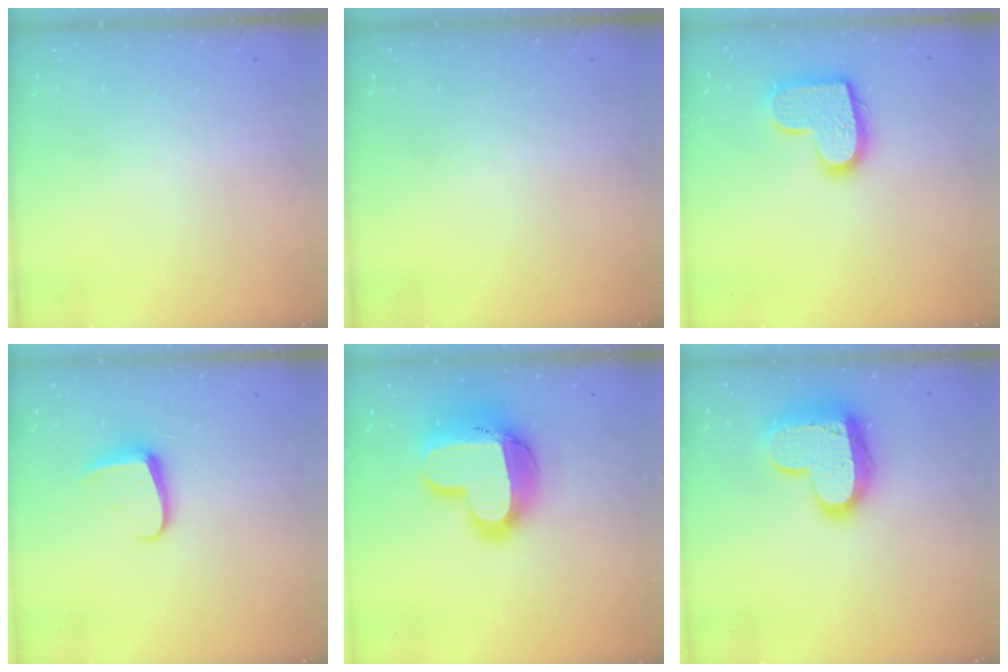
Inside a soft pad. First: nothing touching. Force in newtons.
{"total": 0.0}
{"total": 14.6, "press": 14.6, "slide": 0.9}
{"total": 8.9, "press": 8.8, "slide": 0.8}
{"total": 18.9, "press": 18.9, "slide": 1.6}
{"total": 19.0, "press": 19.0, "slide": 1.5}